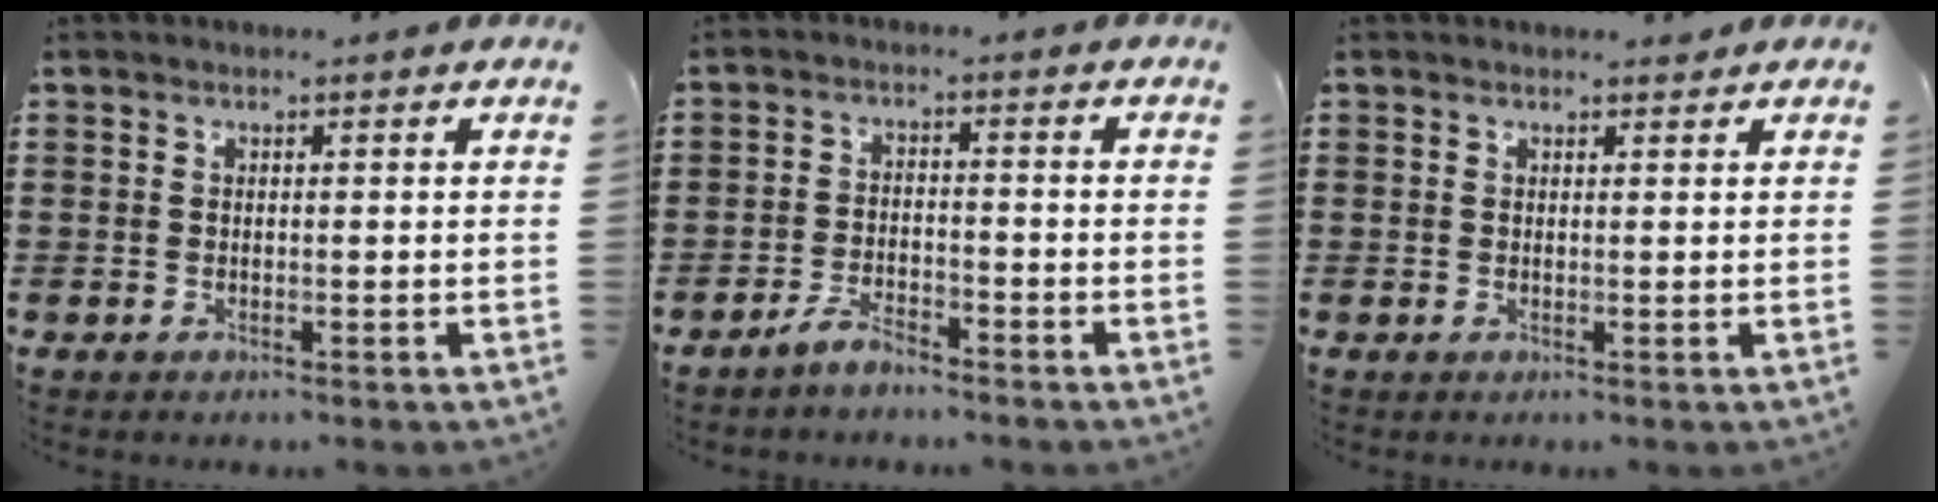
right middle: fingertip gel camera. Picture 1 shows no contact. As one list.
[{"total": 3.4, "force": [-3.1, 0.7, 1.2], "torque": [-0.028, 0.007, -0.063]}, {"total": 0.8, "force": [0.7, 0.3, 0.0], "torque": [0.006, -0.003, 0.012]}]